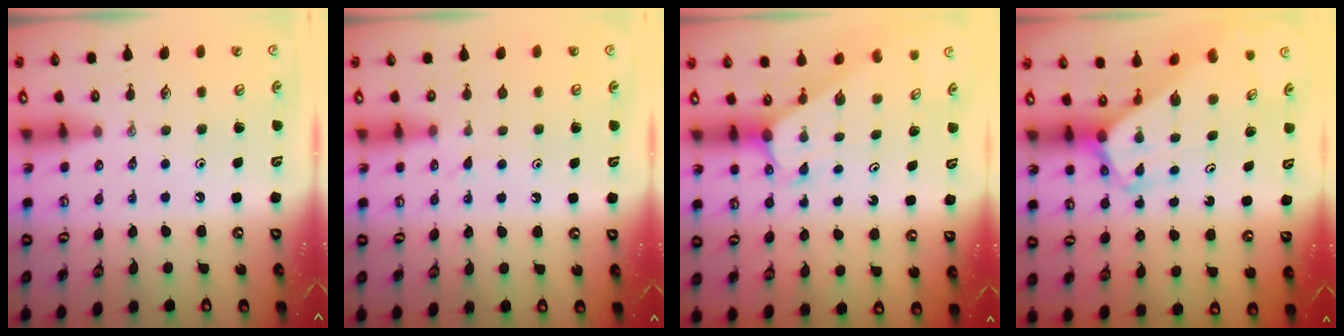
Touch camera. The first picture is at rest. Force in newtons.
{"total": 4.5, "press": 4.5, "slide": 0.6}
{"total": 2.6, "press": 2.6, "slide": 0.1}
{"total": 2.8, "press": 2.8, "slide": 0.2}